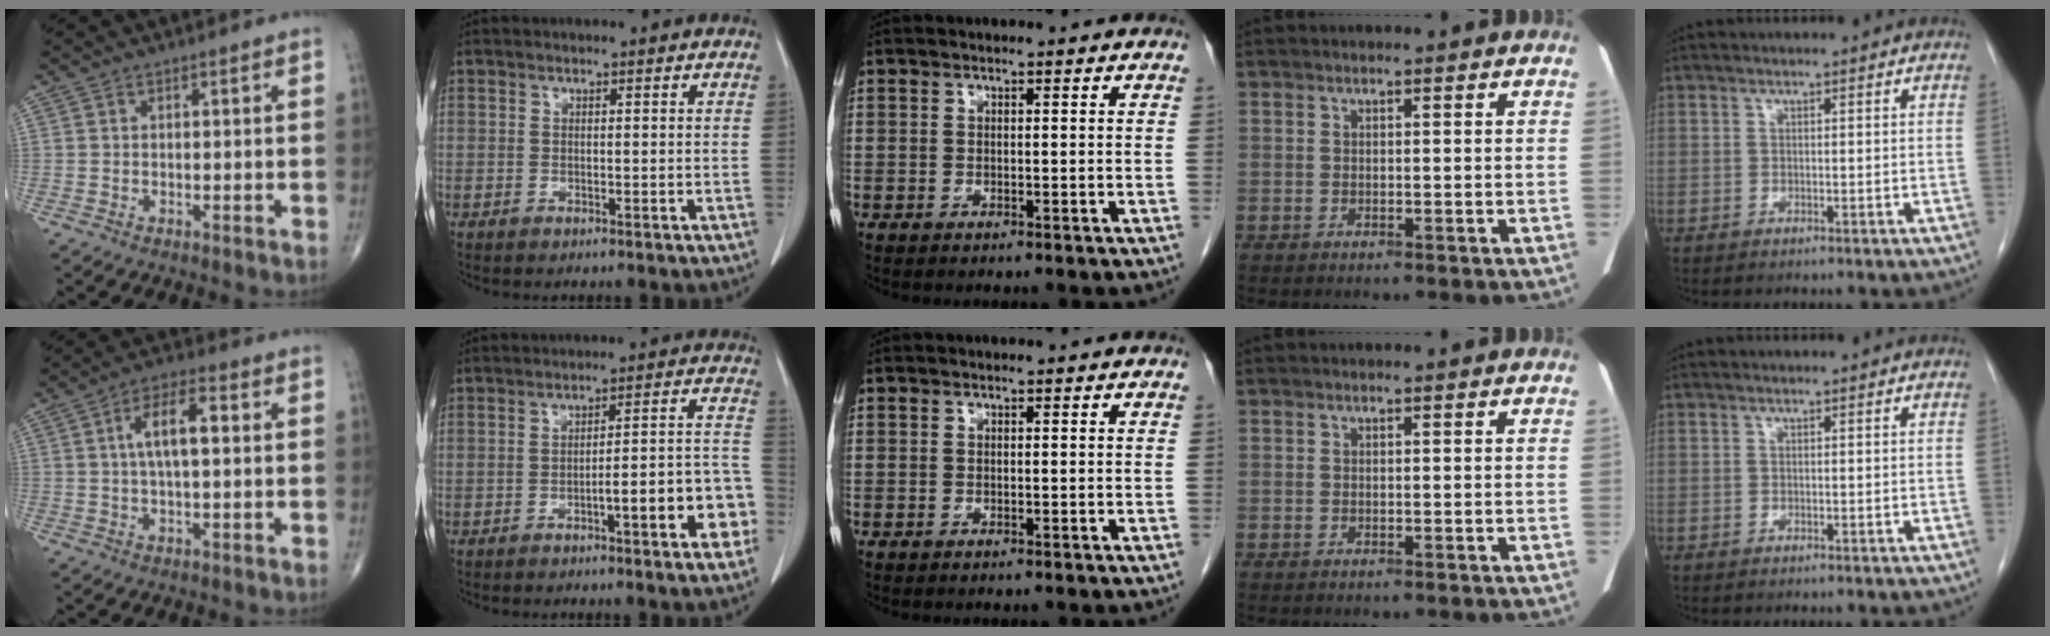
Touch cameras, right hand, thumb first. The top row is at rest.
{"thumb": {"total": 8.0, "force": [1.2, 3.0, 7.3], "torque": [-0.129, 0.019, 0.016]}, "index": {"total": 9.8, "force": [-4.1, 1.4, 8.8], "torque": [-0.100, 0.032, -0.051]}}